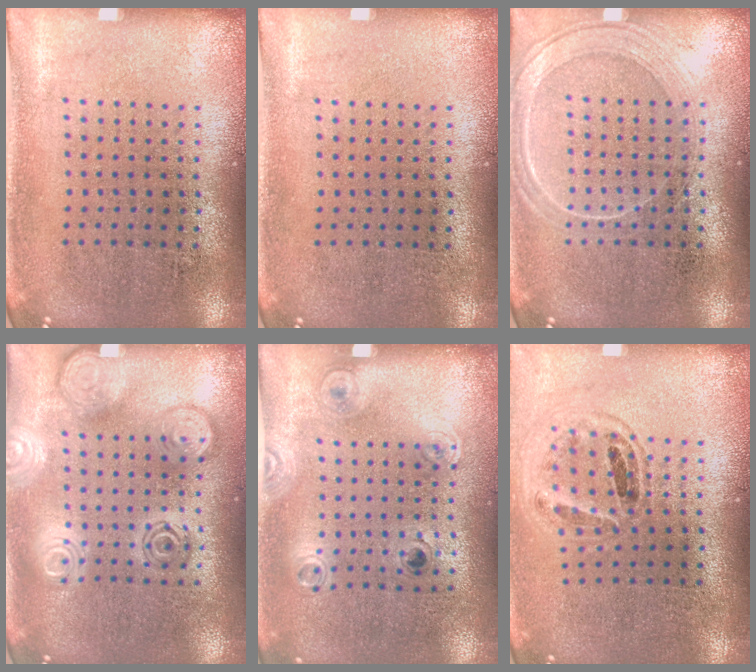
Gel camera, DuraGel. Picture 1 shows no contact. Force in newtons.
{"total": 0.0}
{"total": 2.2, "press": 2.1, "slide": 0.4}
{"total": 2.8, "press": 2.8, "slide": 0.4}
{"total": 1.1, "press": 0.8, "slide": 0.8}
{"total": 0.8, "press": 0.8, "slide": 0.1}